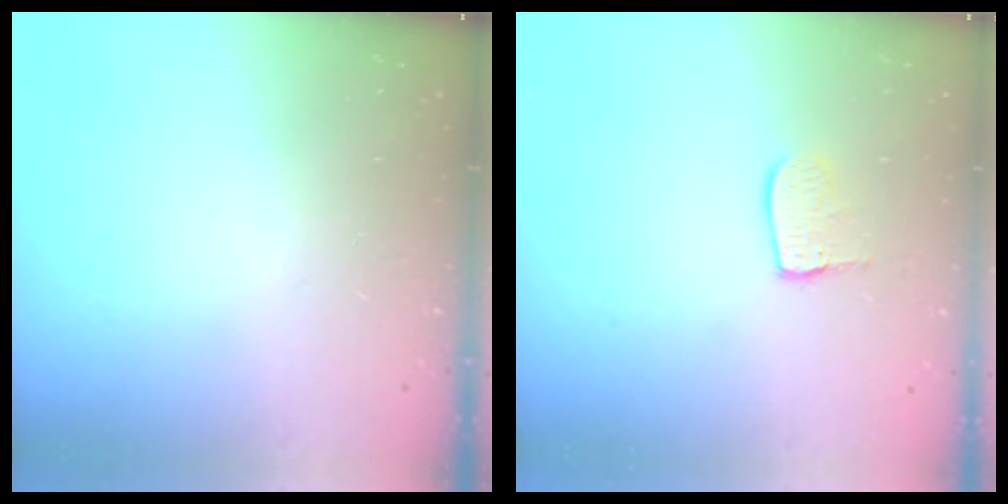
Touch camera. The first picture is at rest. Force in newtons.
{"total": 8.2, "press": 8.2, "slide": 0.7}